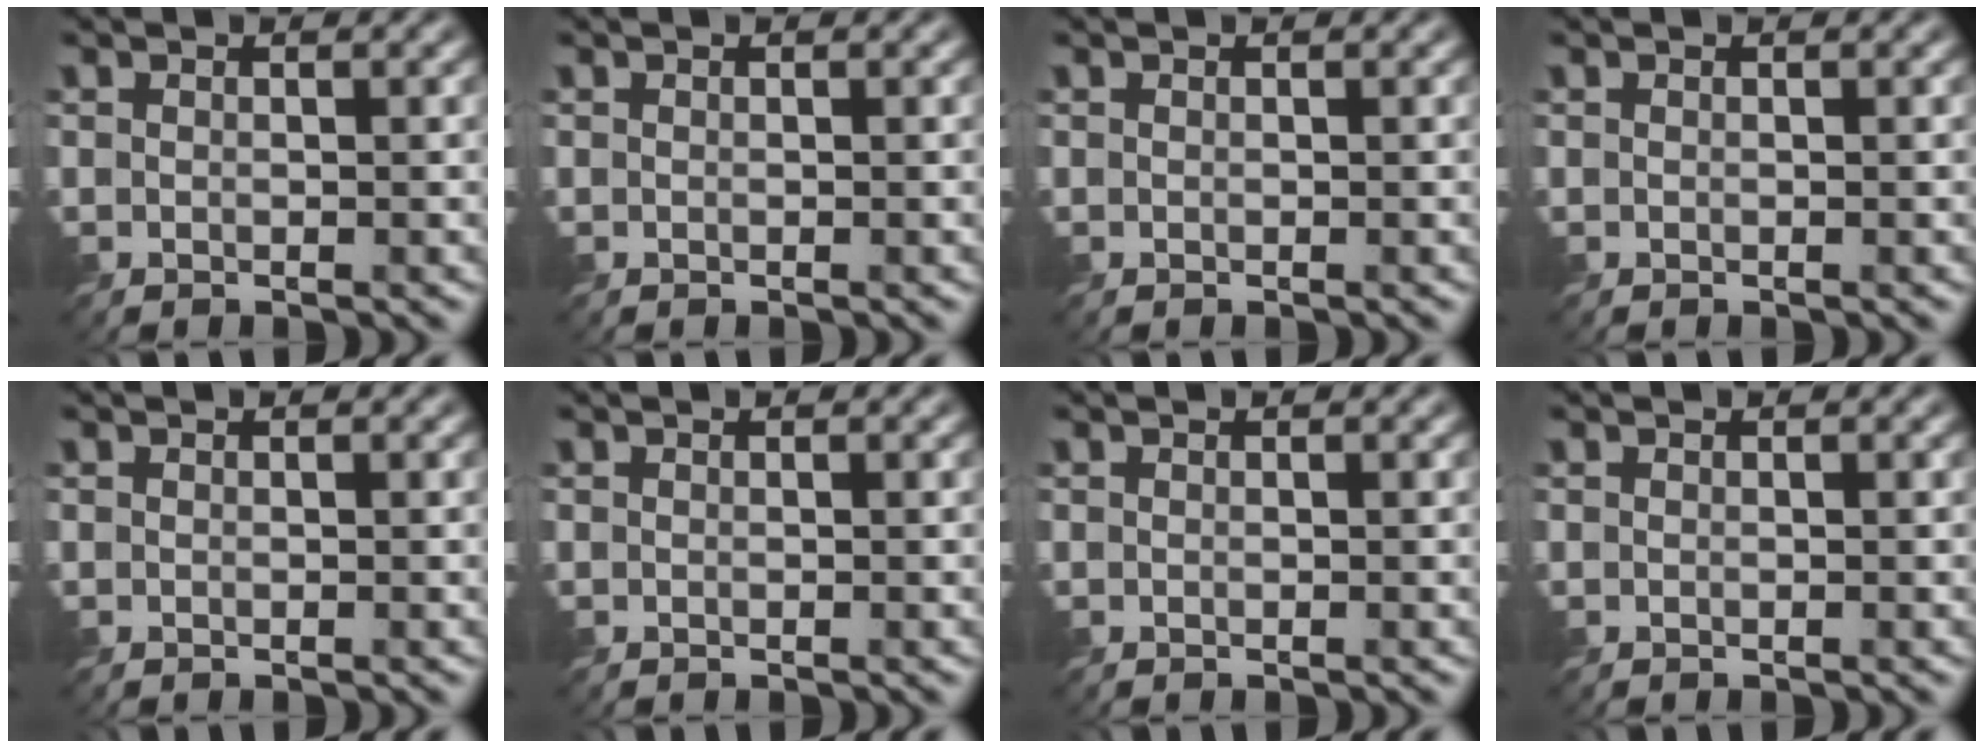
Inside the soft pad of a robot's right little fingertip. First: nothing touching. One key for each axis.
{"total": 0.0}
{"total": 0.0}
{"total": 0.0}
{"total": 0.0}
{"total": 0.0}
{"total": 0.0}
{"total": 0.0}